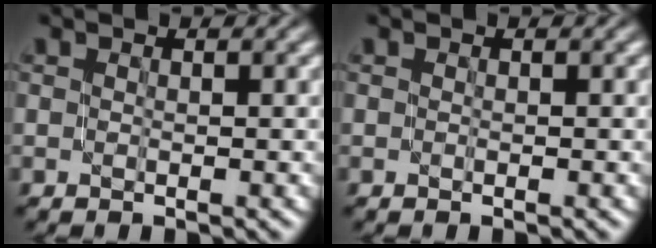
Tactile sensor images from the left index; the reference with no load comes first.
{"total": 0.0}